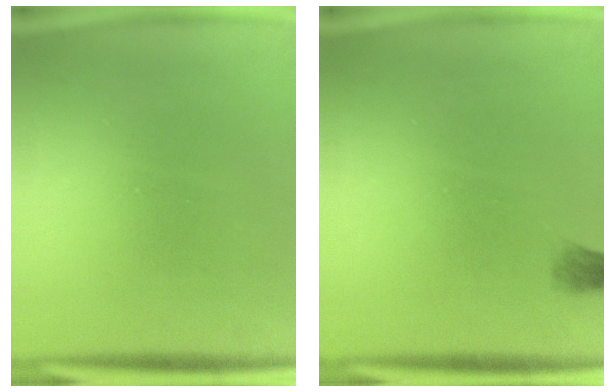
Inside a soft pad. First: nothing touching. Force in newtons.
{"total": 1.1}